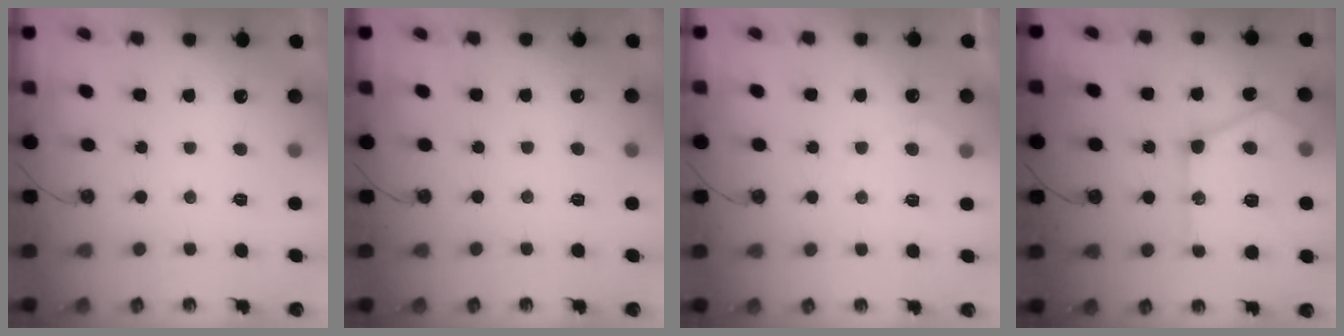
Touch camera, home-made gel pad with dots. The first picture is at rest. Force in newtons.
{"total": 2.4, "press": 2.4, "slide": 0.4}
{"total": 4.2, "press": 4.1, "slide": 0.5}
{"total": 19.2, "press": 19.1, "slide": 1.7}